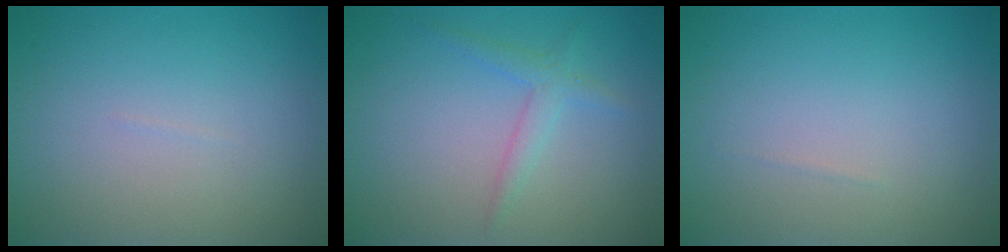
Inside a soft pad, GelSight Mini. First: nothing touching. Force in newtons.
{"total": 1.8, "press": 1.8, "slide": 0.0}
{"total": 0.0}